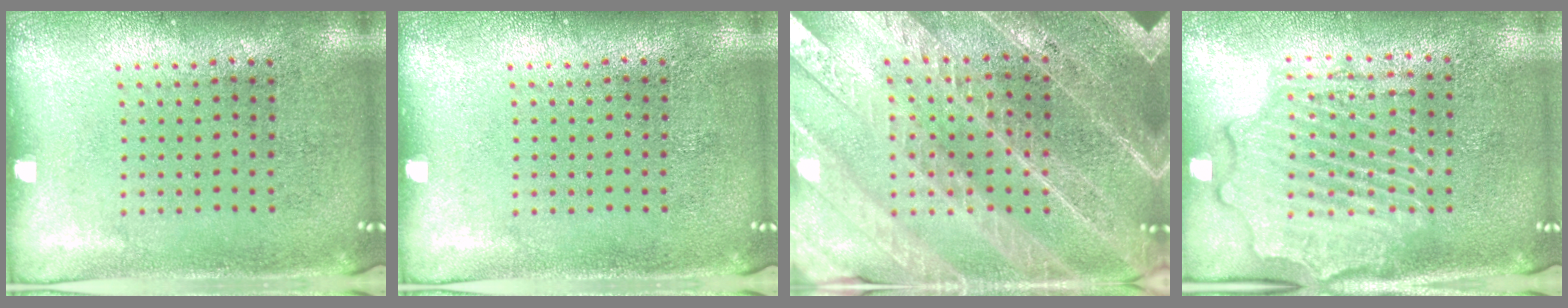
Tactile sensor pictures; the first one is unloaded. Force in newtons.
{"total": 0.0}
{"total": 4.3, "press": 3.8, "slide": 1.9}
{"total": 2.3, "press": 2.2, "slide": 0.5}